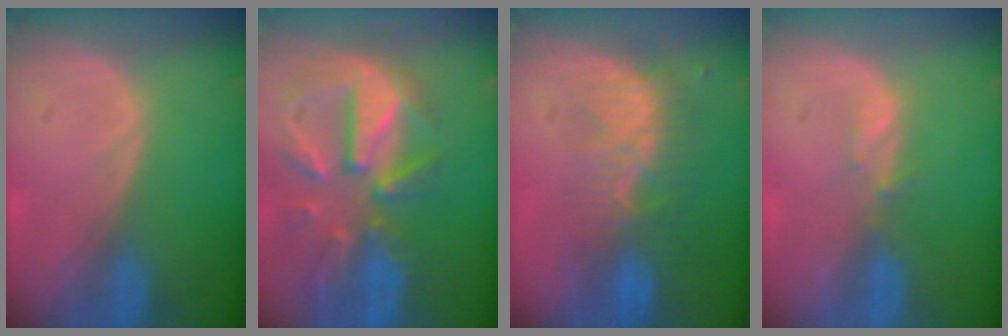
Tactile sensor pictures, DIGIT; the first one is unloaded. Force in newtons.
{"total": 11.7, "press": 10.2, "slide": 5.7}
{"total": 8.1, "press": 7.2, "slide": 3.8}
{"total": 1.5, "press": 1.4, "slide": 0.2}